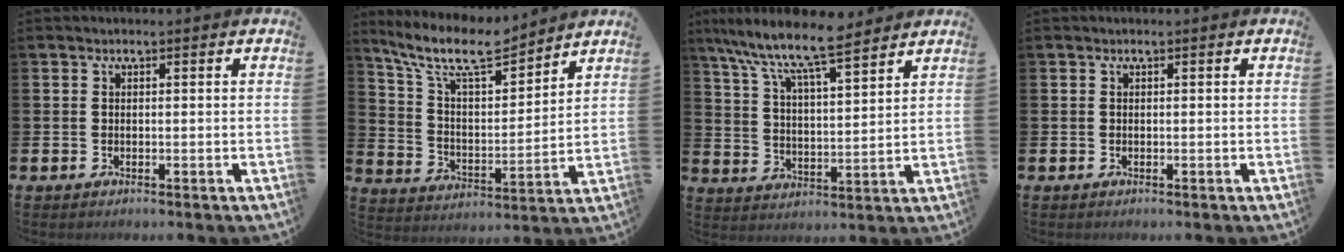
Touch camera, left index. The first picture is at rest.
{"total": 10.7, "force": [9.2, 2.5, 4.7], "torque": [-0.124, -0.050, 0.163]}
{"total": 9.3, "force": [8.3, 1.2, 4.0], "torque": [-0.106, -0.050, 0.144]}
{"total": 0.0}